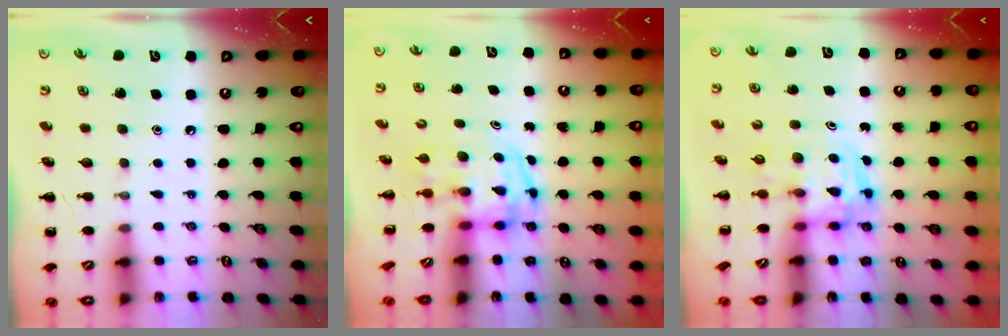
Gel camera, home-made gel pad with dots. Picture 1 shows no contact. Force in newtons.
{"total": 3.6, "press": 3.6, "slide": 0.6}
{"total": 3.4, "press": 3.3, "slide": 0.6}